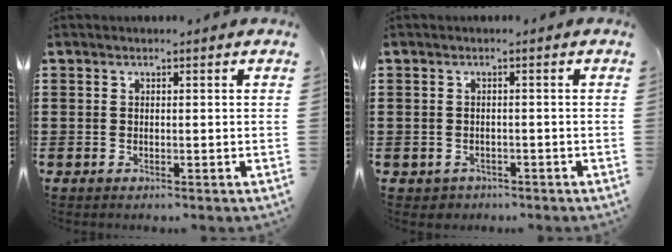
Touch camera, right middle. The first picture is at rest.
{"total": 0.8, "force": [-0.6, 0.5, -0.1], "torque": [-0.003, 0.003, -0.015]}